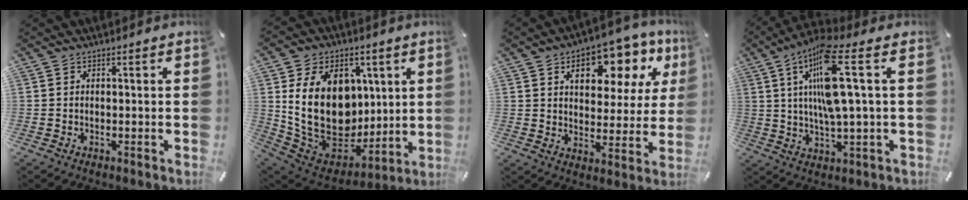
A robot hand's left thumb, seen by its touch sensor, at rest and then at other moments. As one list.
[{"total": 22.3, "force": [4.4, 16.5, 14.3], "torque": [-0.280, -0.039, 0.083]}, {"total": 14.6, "force": [7.8, 8.5, 9.0], "torque": [-0.119, -0.037, 0.128]}, {"total": 15.6, "force": [4.3, 2.7, 14.8], "torque": [-0.295, -0.009, 0.062]}]